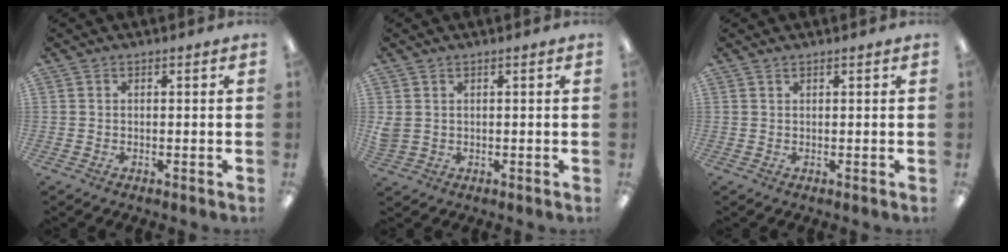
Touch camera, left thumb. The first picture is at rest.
{"total": 2.3, "force": [0.8, 1.8, 1.2], "torque": [-0.025, 0.003, 0.016]}
{"total": 0.6, "force": [0.5, 0.1, 0.3], "torque": [-0.006, 0.002, 0.009]}